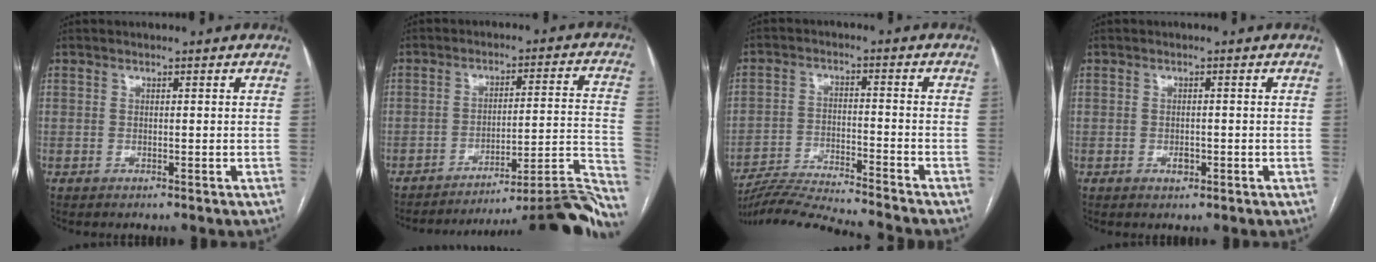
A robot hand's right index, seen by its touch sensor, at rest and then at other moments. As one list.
[{"total": 23.8, "force": [-22.0, -0.6, 9.0], "torque": [-0.019, 0.014, -0.289]}, {"total": 13.9, "force": [-13.3, -1.2, 3.8], "torque": [-0.060, -0.008, -0.223]}, {"total": 1.4, "force": [-0.6, 0.8, 1.0], "torque": [-0.018, 0.001, -0.007]}]